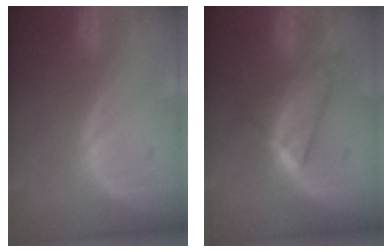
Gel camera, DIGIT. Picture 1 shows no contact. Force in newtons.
{"total": 5.8, "press": 5.8, "slide": 0.7}